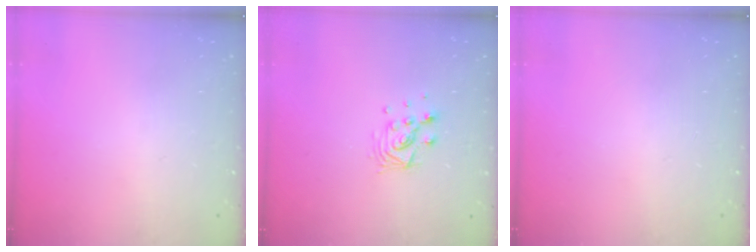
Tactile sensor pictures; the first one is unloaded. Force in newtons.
{"total": 9.8, "press": 9.8, "slide": 0.6}
{"total": 0.0}